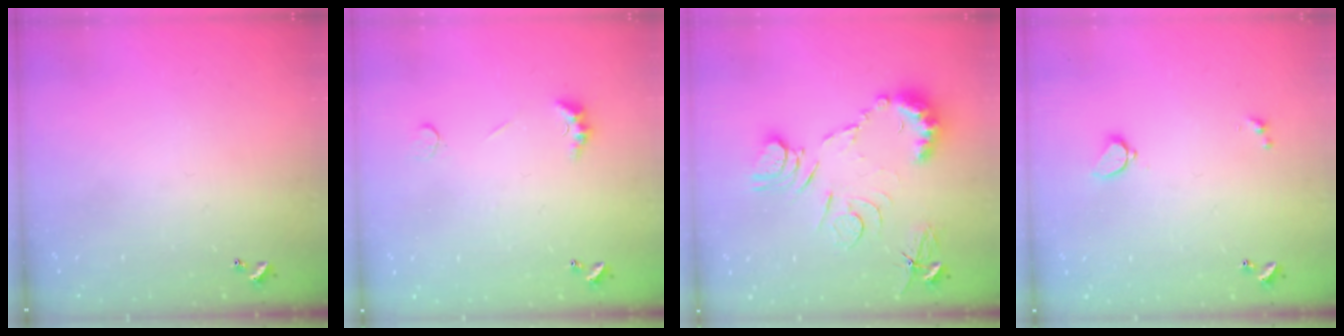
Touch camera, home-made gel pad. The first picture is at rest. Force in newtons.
{"total": 2.5, "press": 2.4, "slide": 0.7}
{"total": 11.6, "press": 11.6, "slide": 0.5}
{"total": 1.7, "press": 1.6, "slide": 0.5}